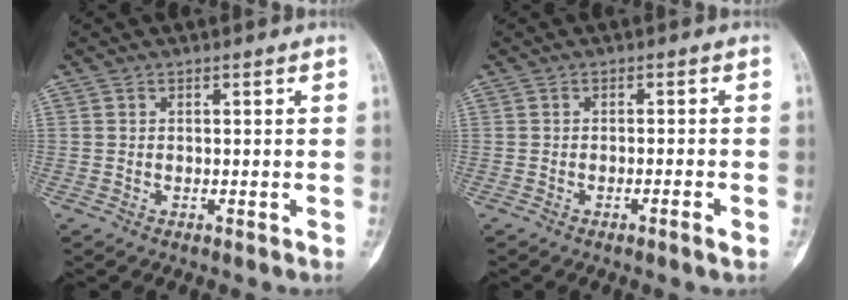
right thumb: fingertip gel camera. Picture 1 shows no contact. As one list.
[{"total": 1.9, "force": [-1.0, 0.1, 1.7], "torque": [-0.035, 0.002, -0.018]}]